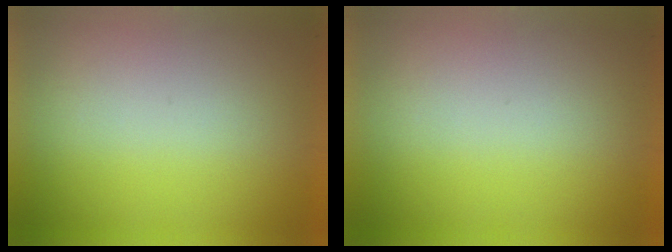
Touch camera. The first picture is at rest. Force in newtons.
{"total": 0.0}